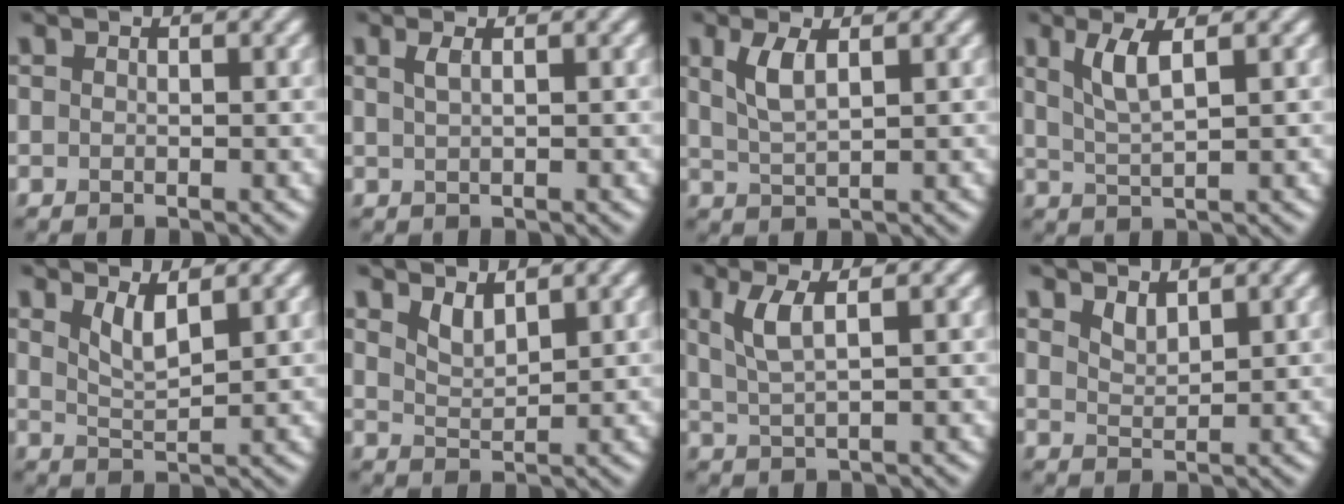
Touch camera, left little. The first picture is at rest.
{"total": 1.3, "force": [0.5, 0.5, 1.1], "torque": [-0.017, 0.003, 0.008]}
{"total": 2.7, "force": [1.1, 0.9, 2.3], "torque": [-0.053, -0.001, 0.025]}
{"total": 3.1, "force": [1.4, 0.7, 2.7], "torque": [-0.057, -0.001, 0.031]}
{"total": 2.4, "force": [1.6, 0.6, 1.7], "torque": [-0.035, -0.010, 0.033]}
{"total": 1.9, "force": [1.5, 0.6, 1.0], "torque": [-0.024, -0.008, 0.034]}
{"total": 3.1, "force": [1.2, 0.8, 2.8], "torque": [-0.058, 0.000, 0.026]}
{"total": 1.6, "force": [1.3, 0.5, 0.7], "torque": [-0.018, -0.006, 0.030]}